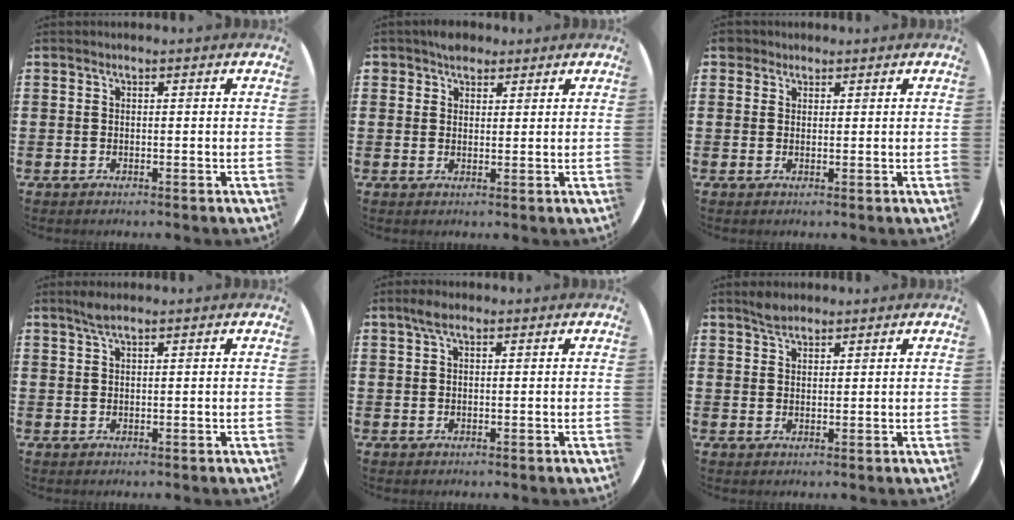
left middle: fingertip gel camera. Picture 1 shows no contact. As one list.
[{"total": 2.4, "force": [2.0, 1.3, 0.1], "torque": [0.001, 0.001, 0.039]}, {"total": 1.5, "force": [1.2, 0.8, 0.2], "torque": [0.001, 0.003, 0.020]}, {"total": 1.6, "force": [1.2, 0.2, 1.1], "torque": [-0.023, 0.003, 0.022]}, {"total": 2.0, "force": [1.1, 0.8, 1.4], "torque": [-0.030, 0.007, 0.018]}, {"total": 2.0, "force": [1.8, 0.7, 0.3], "torque": [-0.010, 0.003, 0.035]}]